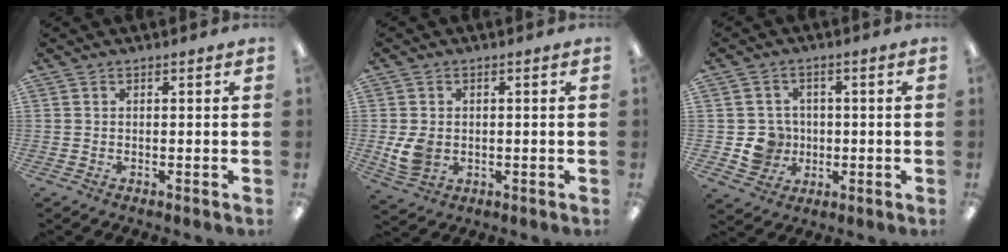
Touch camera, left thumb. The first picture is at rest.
{"total": 5.8, "force": [-0.3, 4.5, 3.7], "torque": [-0.075, -0.001, -0.004]}
{"total": 6.9, "force": [-0.8, 6.7, 1.5], "torque": [-0.037, 0.008, -0.008]}